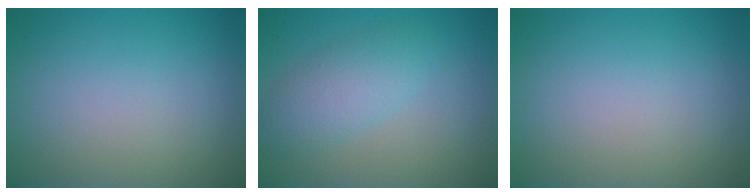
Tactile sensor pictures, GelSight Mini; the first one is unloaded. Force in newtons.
{"total": 3.4, "press": 3.4, "slide": 0.1}
{"total": 0.0}